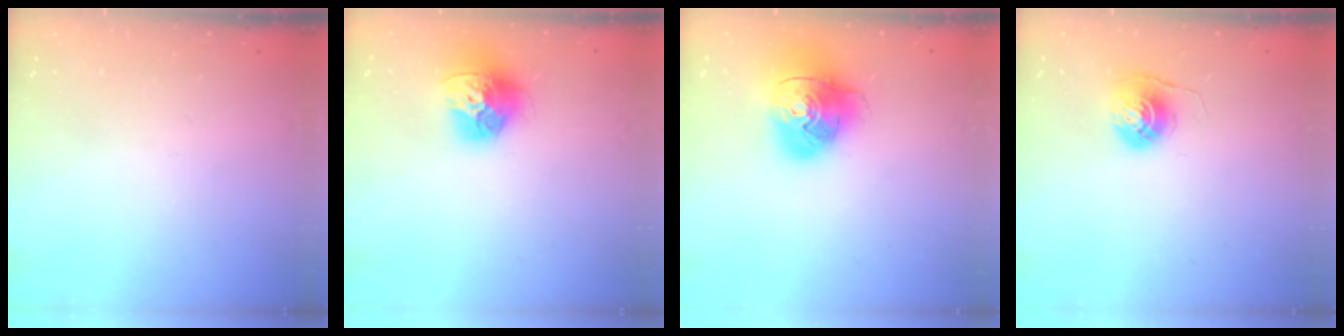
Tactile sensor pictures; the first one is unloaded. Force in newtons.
{"total": 15.3, "press": 15.2, "slide": 1.7}
{"total": 13.7, "press": 13.6, "slide": 1.7}
{"total": 6.0, "press": 6.0, "slide": 0.5}